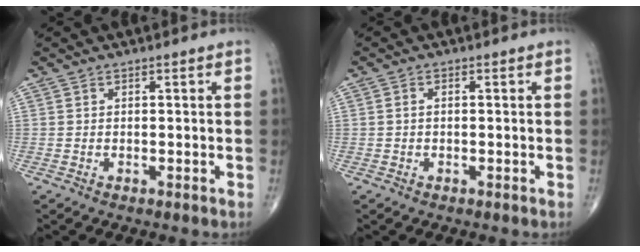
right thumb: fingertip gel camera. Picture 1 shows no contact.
{"total": 1.0, "force": [0.0, 0.6, 0.8], "torque": [-0.014, 0.004, -0.002]}